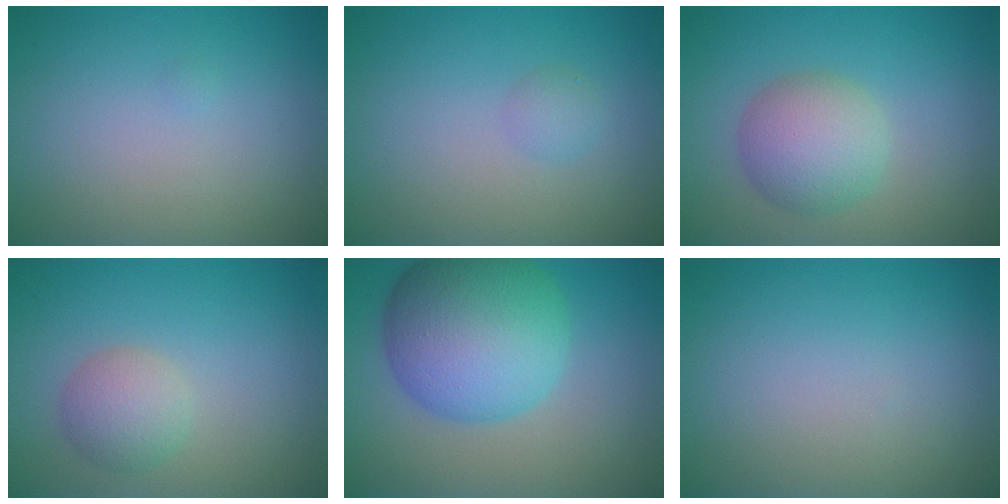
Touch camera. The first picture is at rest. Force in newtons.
{"total": 1.1, "press": 1.1, "slide": 0.0}
{"total": 4.7, "press": 4.7, "slide": 0.2}
{"total": 2.7, "press": 2.7, "slide": 0.2}
{"total": 10.9, "press": 10.9, "slide": 0.1}
{"total": 0.0}